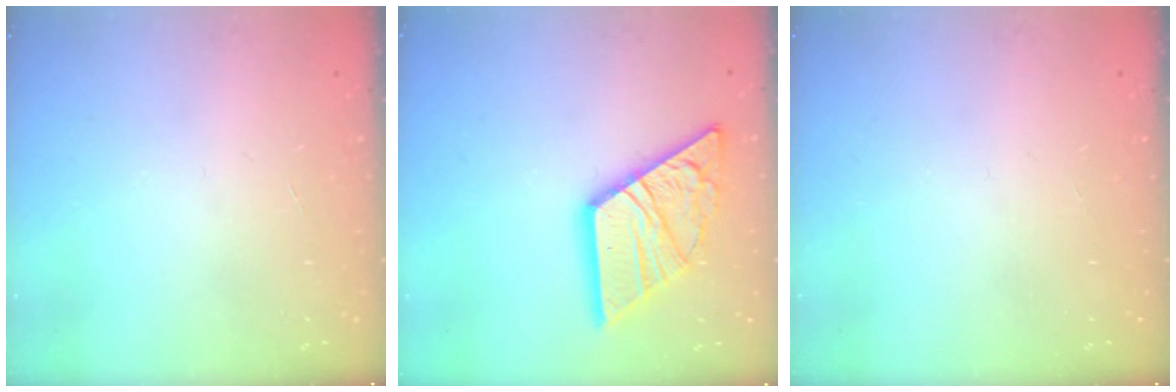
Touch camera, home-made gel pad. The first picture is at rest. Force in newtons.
{"total": 18.7, "press": 18.6, "slide": 2.0}
{"total": 0.0}